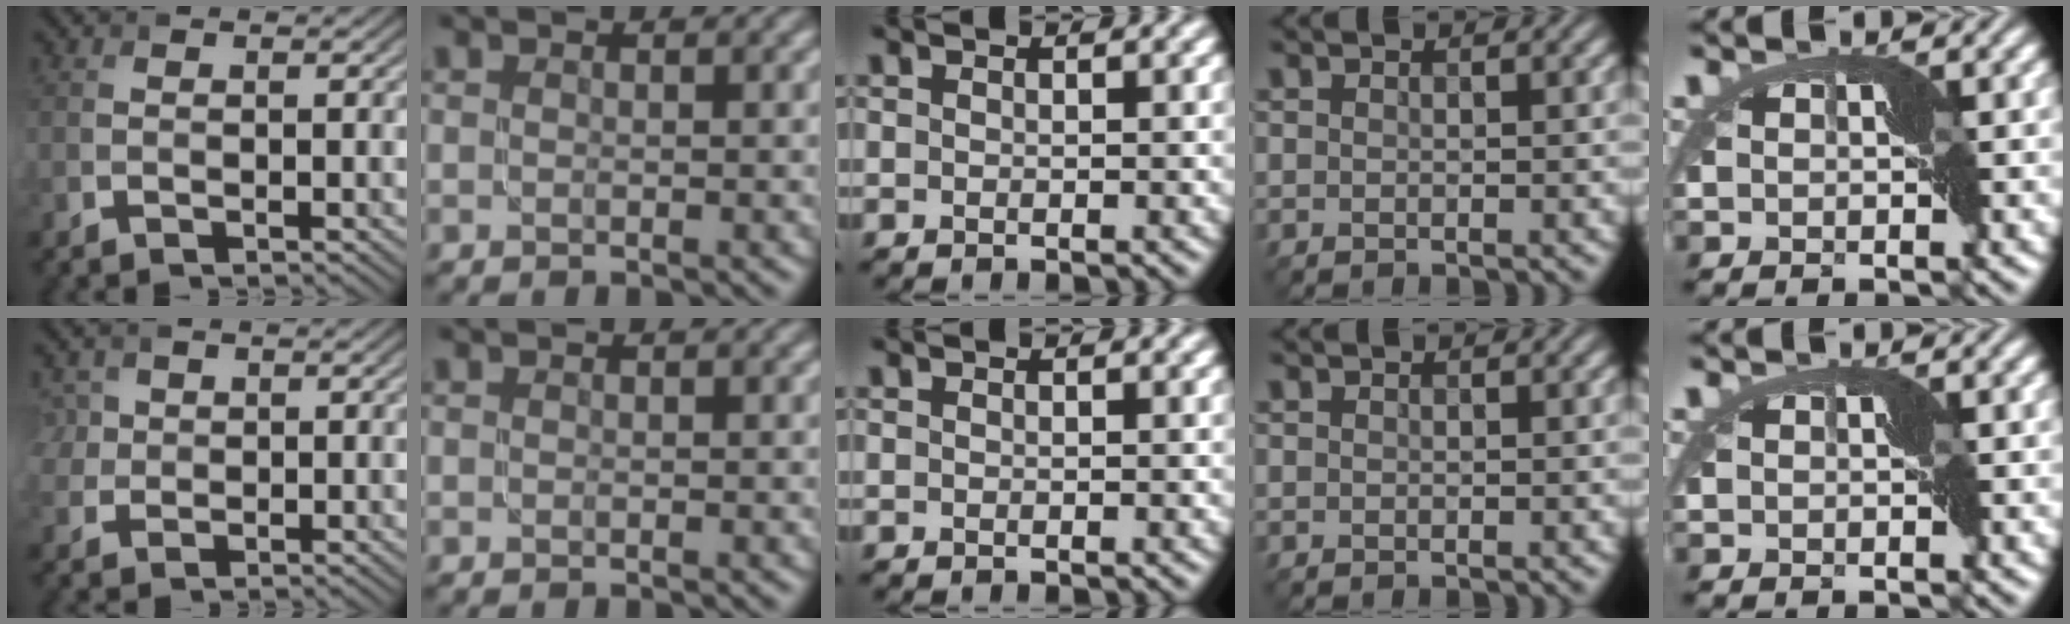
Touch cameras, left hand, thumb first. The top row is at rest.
{"thumb": {"total": 2.8, "force": [1.1, 2.4, 1.0], "torque": [-0.029, 0.003, 0.021]}}